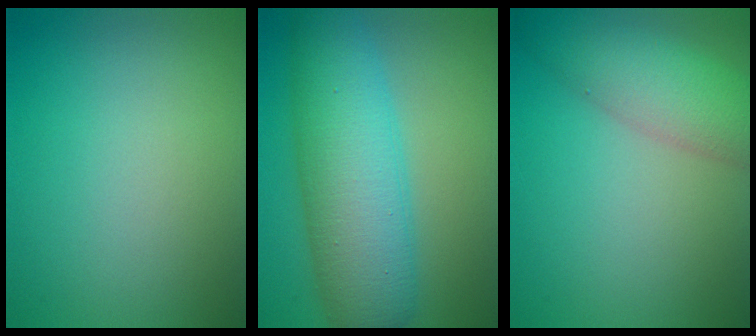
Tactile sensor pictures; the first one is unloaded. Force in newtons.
{"total": 9.6, "press": 9.6, "slide": 0.1}
{"total": 5.6, "press": 5.6, "slide": 0.3}